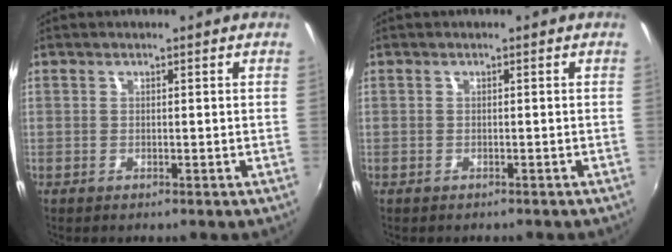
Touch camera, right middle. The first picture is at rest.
{"total": 0.7, "force": [-0.6, 0.3, 0.1], "torque": [-0.006, -0.001, -0.007]}